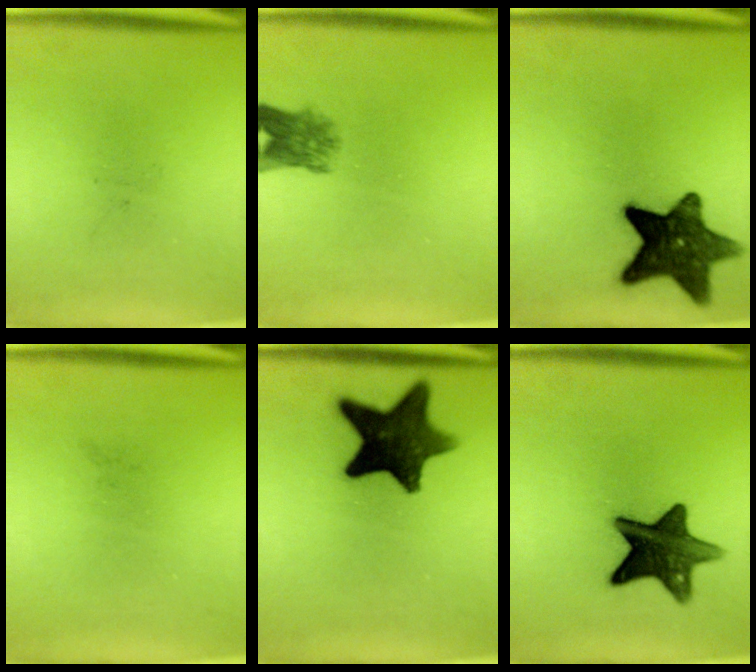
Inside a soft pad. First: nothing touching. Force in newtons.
{"total": 4.1}
{"total": 13.4}
{"total": 0.0}
{"total": 13.8}
{"total": 12.5}